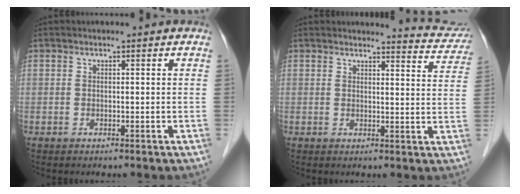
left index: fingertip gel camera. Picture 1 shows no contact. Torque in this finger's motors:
{"motor_torque": [0.27, -0.54, -0.02, -0.01]}